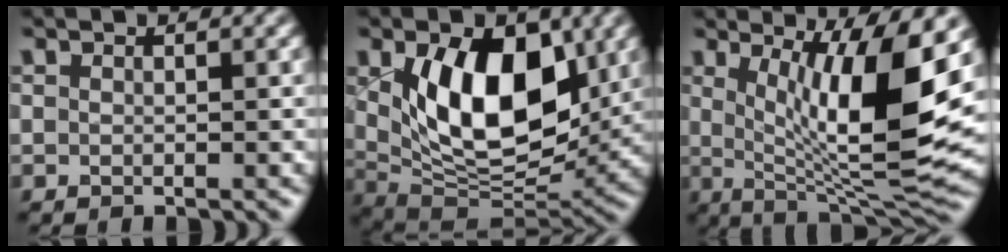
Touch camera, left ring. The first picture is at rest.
{"total": 11.0, "force": [2.3, 6.2, 8.8], "torque": [-0.140, -0.011, 0.039]}
{"total": 11.7, "force": [2.0, 2.9, 11.2], "torque": [-0.167, -0.011, 0.040]}